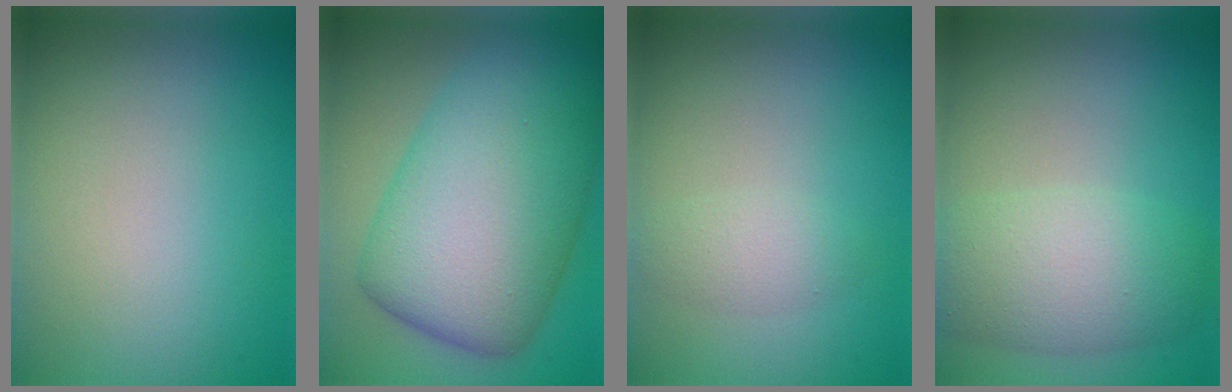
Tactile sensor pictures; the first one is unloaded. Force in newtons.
{"total": 13.5, "press": 13.5, "slide": 0.2}
{"total": 1.8, "press": 1.8, "slide": 0.2}
{"total": 5.5, "press": 5.5, "slide": 0.4}